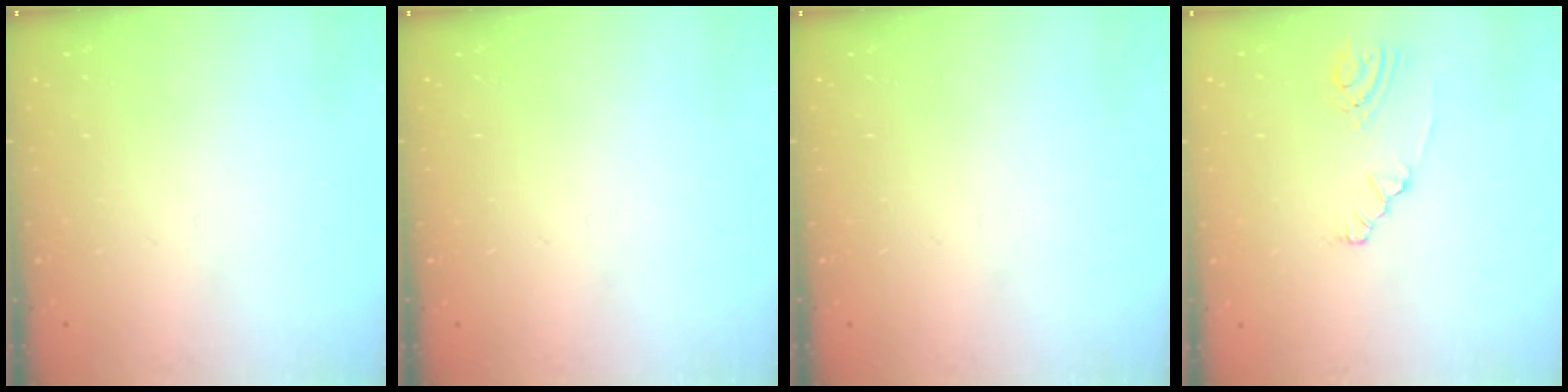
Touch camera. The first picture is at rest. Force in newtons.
{"total": 0.0}
{"total": 0.0}
{"total": 3.2, "press": 3.2, "slide": 0.5}